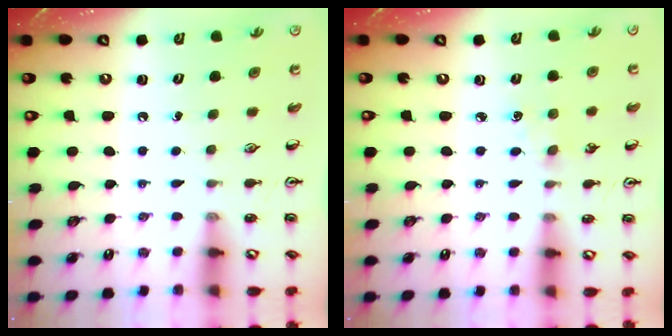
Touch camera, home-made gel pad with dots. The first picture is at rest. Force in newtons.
{"total": 4.1, "press": 4.1, "slide": 0.5}